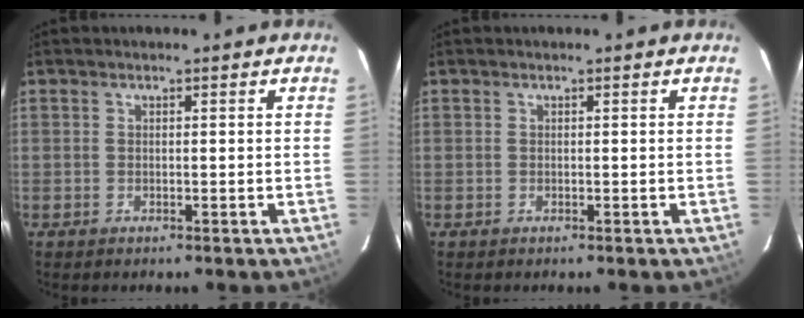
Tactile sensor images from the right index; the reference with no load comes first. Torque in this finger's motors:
{"motor_torque": [0.00, 0.00, 0.00, 0.00]}